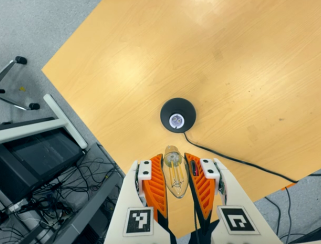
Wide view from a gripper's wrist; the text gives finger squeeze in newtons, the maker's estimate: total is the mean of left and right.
{"total": 20.1, "left": 21.3, "right": 18.9}